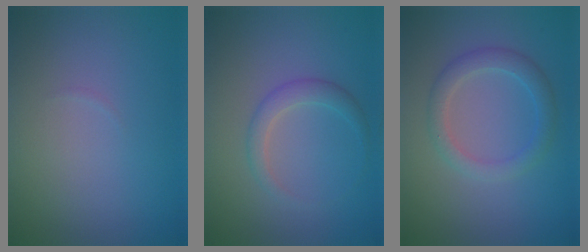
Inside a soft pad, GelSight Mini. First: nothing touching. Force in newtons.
{"total": 1.9, "press": 1.9, "slide": 0.1}
{"total": 2.6, "press": 2.6, "slide": 0.1}